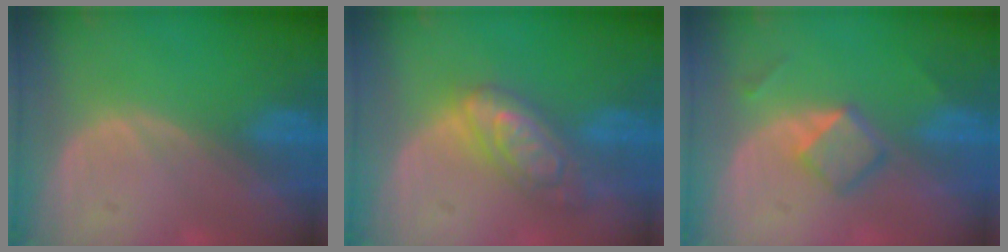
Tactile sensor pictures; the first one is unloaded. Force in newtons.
{"total": 7.3, "press": 7.3, "slide": 0.5}
{"total": 4.1, "press": 4.1, "slide": 0.5}